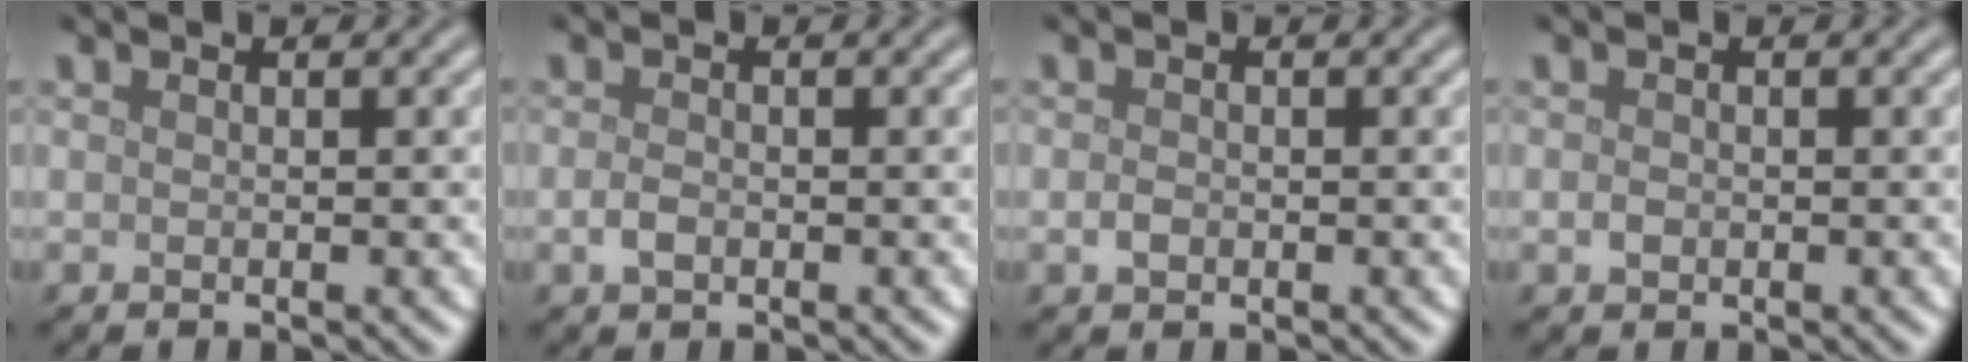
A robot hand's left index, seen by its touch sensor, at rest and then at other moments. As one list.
[{"total": 1.4, "force": [-0.4, 0.8, 1.0], "torque": [-0.020, 0.000, -0.011]}, {"total": 1.0, "force": [-0.3, 0.7, 0.6], "torque": [-0.014, -0.001, -0.008]}, {"total": 0.9, "force": [-0.2, 0.7, 0.5], "torque": [-0.010, -0.001, -0.006]}]